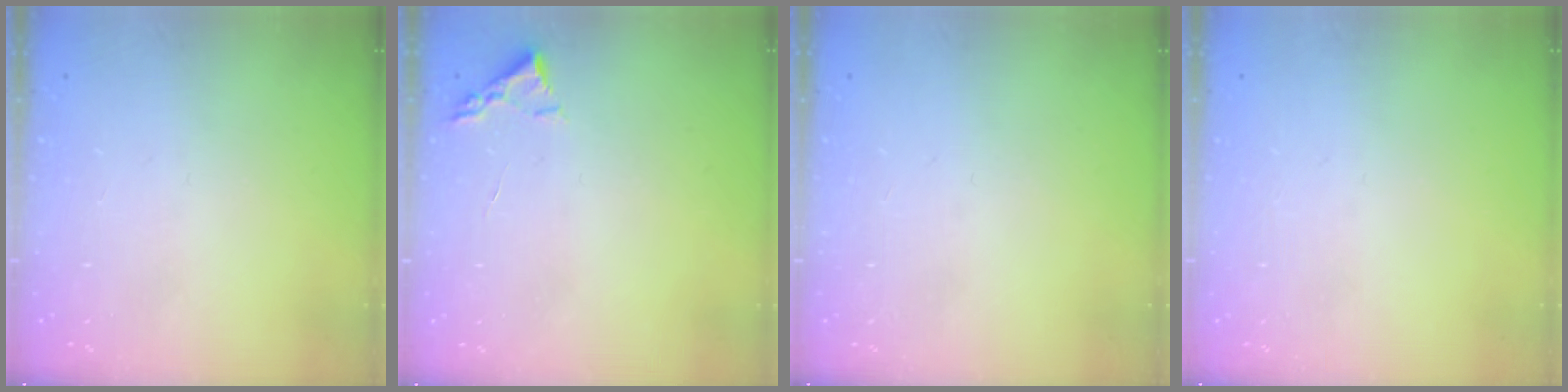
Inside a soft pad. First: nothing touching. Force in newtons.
{"total": 2.4, "press": 2.3, "slide": 0.3}
{"total": 0.0}
{"total": 0.0}